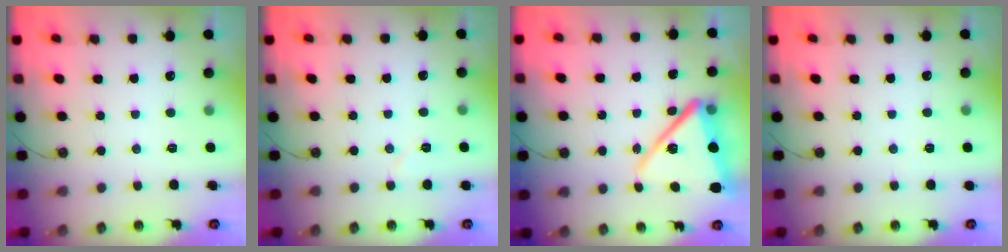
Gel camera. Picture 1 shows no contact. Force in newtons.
{"total": 4.3, "press": 3.9, "slide": 1.7}
{"total": 16.5, "press": 16.5, "slide": 1.1}
{"total": 1.1, "press": 0.7, "slide": 0.8}